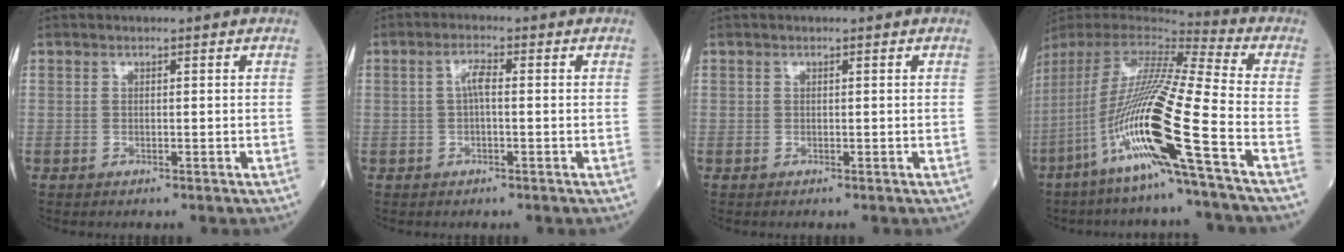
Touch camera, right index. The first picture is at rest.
{"total": 2.5, "force": [0.1, 0.6, 2.4], "torque": [-0.047, 0.006, 0.002]}
{"total": 0.0}
{"total": 21.4, "force": [-8.8, -1.0, 19.5], "torque": [-0.411, -0.040, -0.181]}